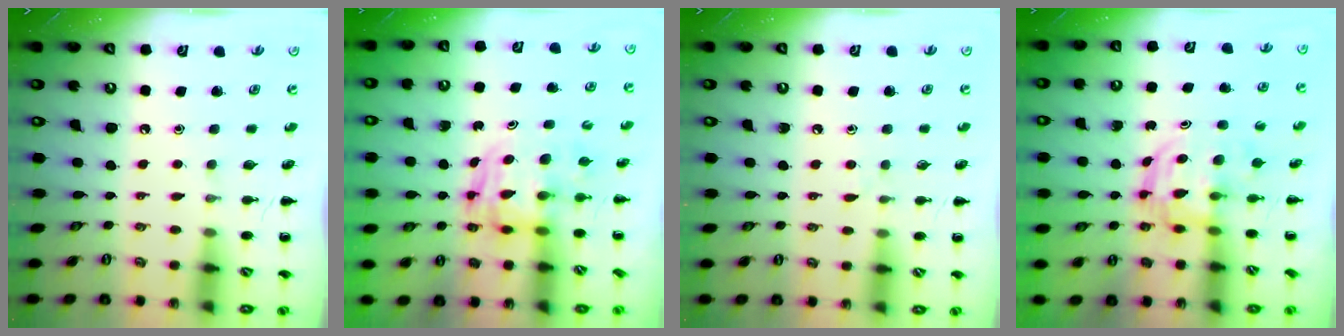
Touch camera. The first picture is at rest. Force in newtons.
{"total": 2.7, "press": 2.7, "slide": 0.2}
{"total": 3.0, "press": 2.6, "slide": 1.5}
{"total": 3.1, "press": 3.1, "slide": 0.3}